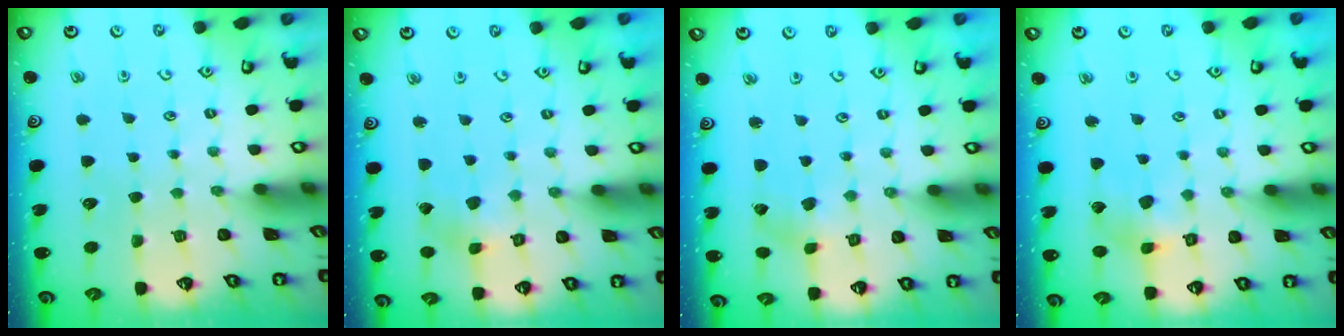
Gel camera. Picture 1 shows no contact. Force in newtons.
{"total": 2.6, "press": 2.6, "slide": 0.1}
{"total": 1.2, "press": 1.2, "slide": 0.2}
{"total": 7.3, "press": 7.2, "slide": 0.8}